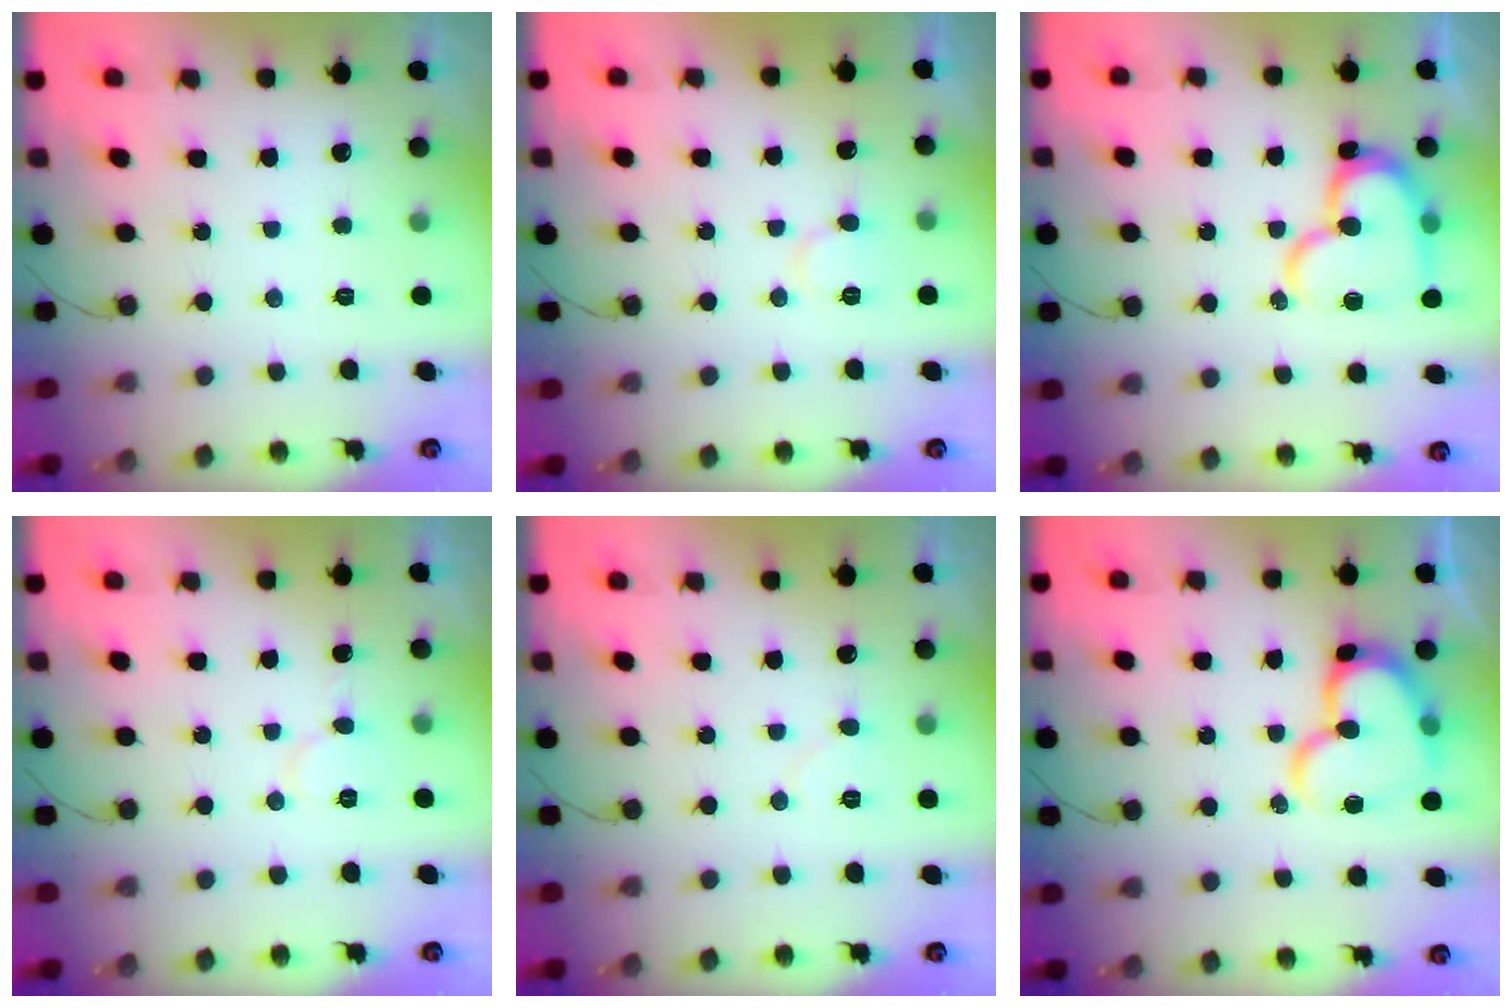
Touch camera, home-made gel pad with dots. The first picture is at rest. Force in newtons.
{"total": 5.8, "press": 5.8, "slide": 0.5}
{"total": 16.5, "press": 16.4, "slide": 1.5}
{"total": 4.8, "press": 4.7, "slide": 0.4}
{"total": 4.3, "press": 4.3, "slide": 0.5}
{"total": 16.6, "press": 16.6, "slide": 1.5}